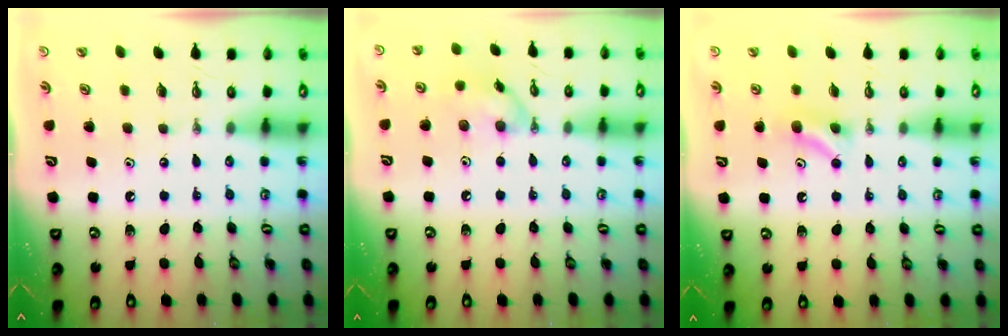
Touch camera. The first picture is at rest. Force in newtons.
{"total": 9.3, "press": 9.3, "slide": 0.7}
{"total": 4.6, "press": 4.4, "slide": 1.3}